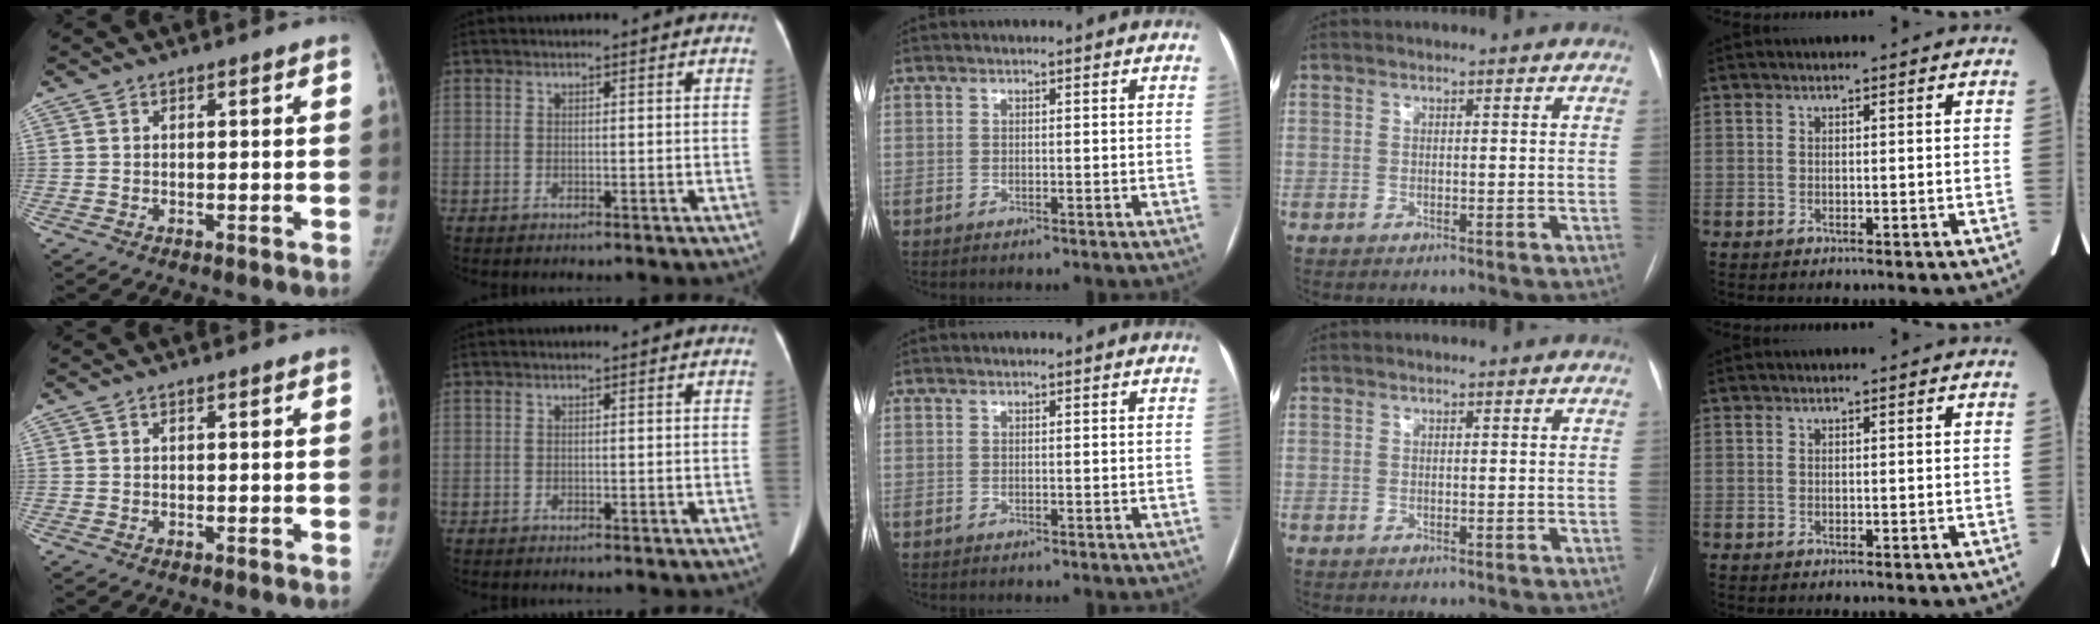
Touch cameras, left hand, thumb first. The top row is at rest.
{}